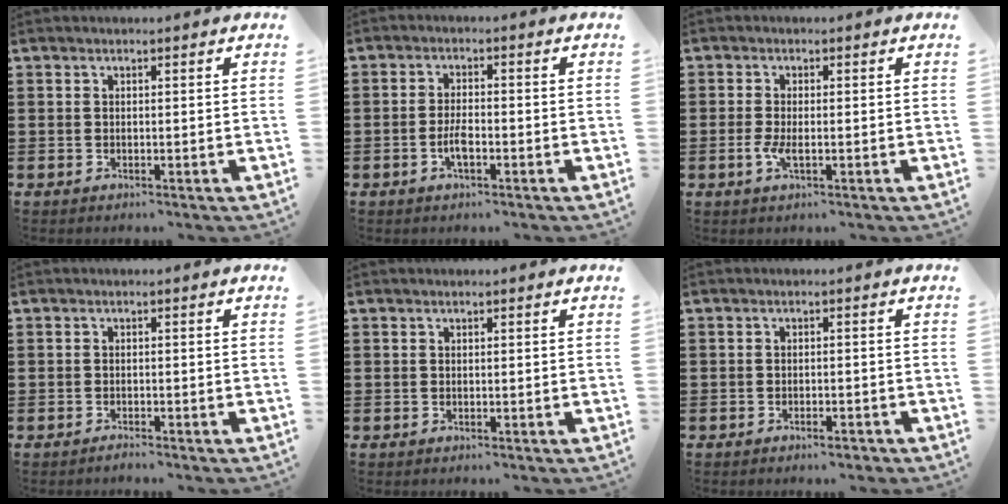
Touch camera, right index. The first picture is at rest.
{"total": 3.3, "force": [-1.3, 1.1, 2.9], "torque": [-0.066, -0.002, -0.027]}
{"total": 2.5, "force": [-0.7, 0.6, 2.3], "torque": [-0.055, -0.007, -0.017]}
{"total": 1.1, "force": [-1.1, -0.1, 0.1], "torque": [-0.006, -0.004, -0.021]}
{"total": 0.0}
{"total": 1.5, "force": [-1.4, 0.1, 0.6], "torque": [-0.015, -0.005, -0.027]}